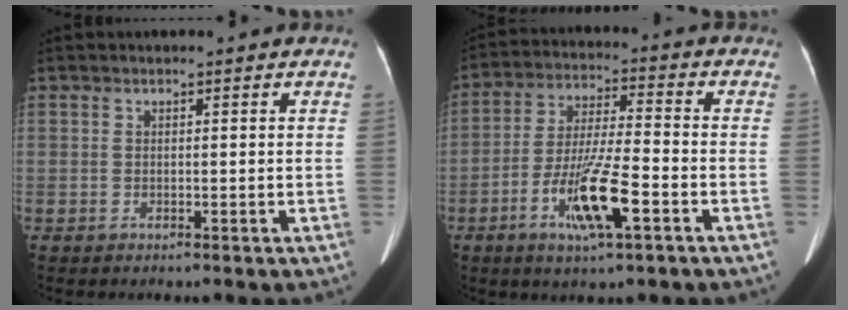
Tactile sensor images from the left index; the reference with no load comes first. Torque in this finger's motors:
{"motor_torque": [1.26, 0.88, 0.28, 0.21]}